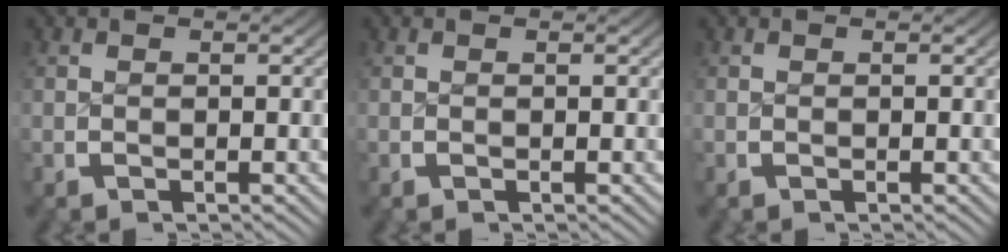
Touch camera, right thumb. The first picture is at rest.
{"total": 0.0}
{"total": 0.0}